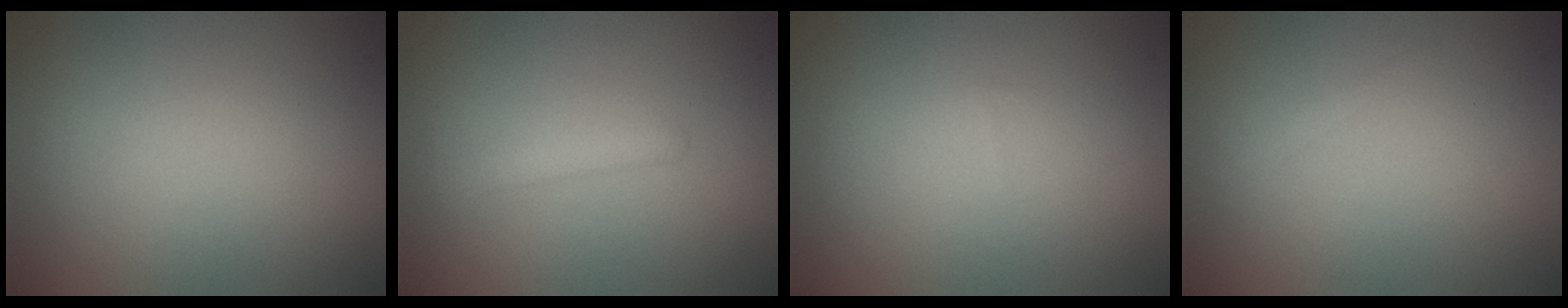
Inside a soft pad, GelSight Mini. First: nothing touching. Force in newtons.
{"total": 1.4, "press": 1.4, "slide": 0.1}
{"total": 0.0}
{"total": 0.8, "press": 0.8, "slide": 0.0}